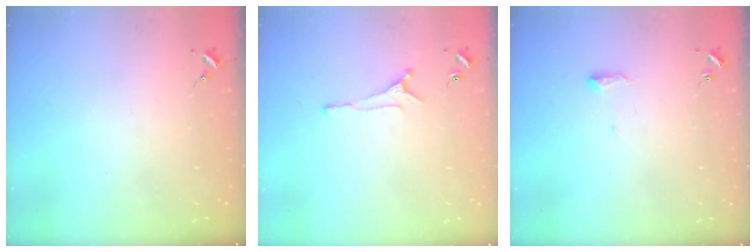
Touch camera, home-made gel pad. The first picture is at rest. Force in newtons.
{"total": 4.7, "press": 4.6, "slide": 0.8}
{"total": 6.0, "press": 5.9, "slide": 1.1}